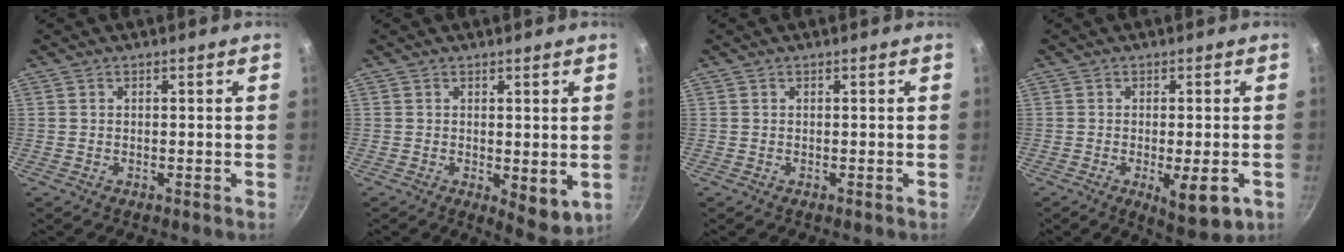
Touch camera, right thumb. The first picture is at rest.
{"total": 5.4, "force": [-0.5, 2.2, 4.9], "torque": [-0.059, -0.016, 0.002]}
{"total": 0.0}
{"total": 7.6, "force": [-2.4, 2.5, 6.7], "torque": [-0.094, -0.012, -0.027]}